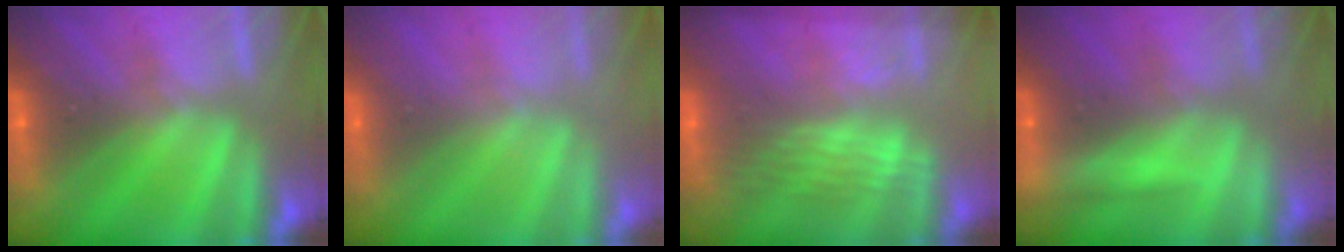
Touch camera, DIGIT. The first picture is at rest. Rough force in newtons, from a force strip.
{"total": 2.7}
{"total": 2.8}
{"total": 2.1}